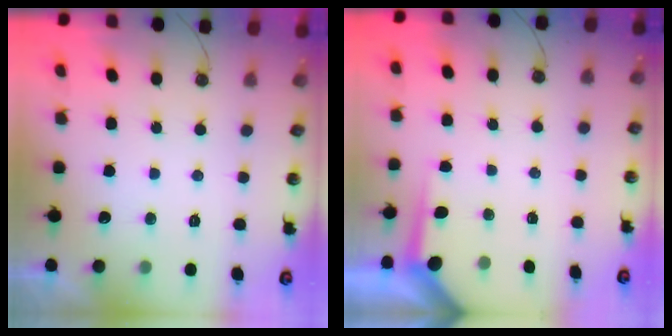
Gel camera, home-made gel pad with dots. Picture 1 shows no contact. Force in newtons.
{"total": 4.2, "press": 4.2, "slide": 0.4}